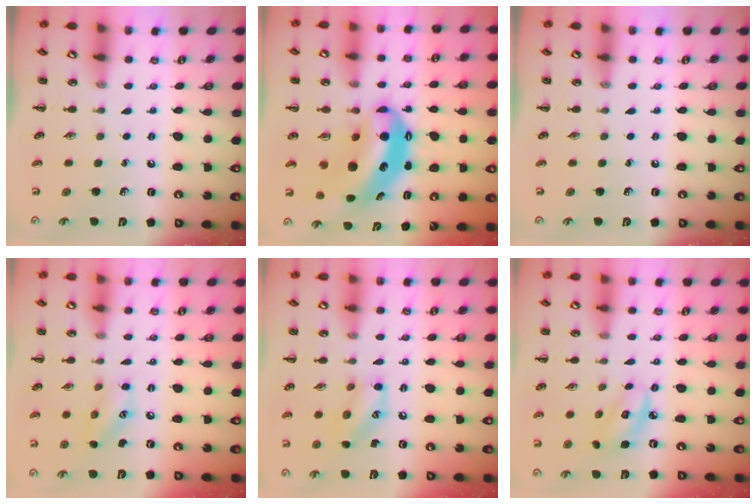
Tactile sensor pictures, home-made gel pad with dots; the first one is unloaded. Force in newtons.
{"total": 9.8, "press": 9.5, "slide": 2.4}
{"total": 0.0}
{"total": 7.7, "press": 7.6, "slide": 0.7}
{"total": 10.3, "press": 10.2, "slide": 1.5}
{"total": 5.5, "press": 5.4, "slide": 1.0}